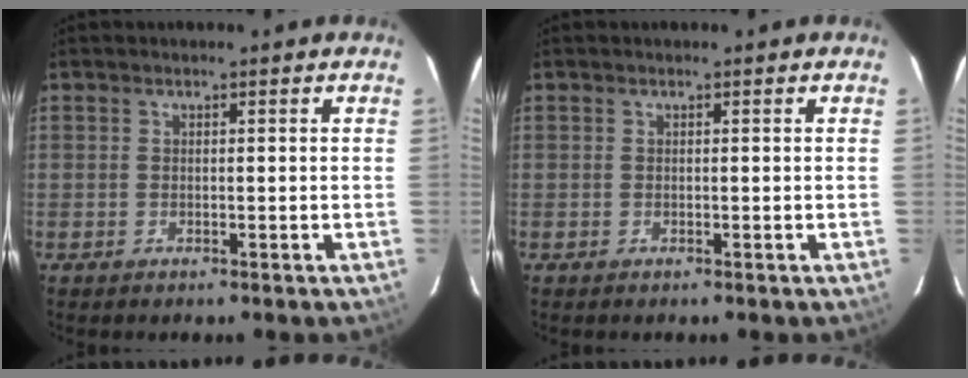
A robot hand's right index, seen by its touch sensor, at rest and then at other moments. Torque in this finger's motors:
{"motor_torque": [0.00, 0.00, 0.00, 0.00]}